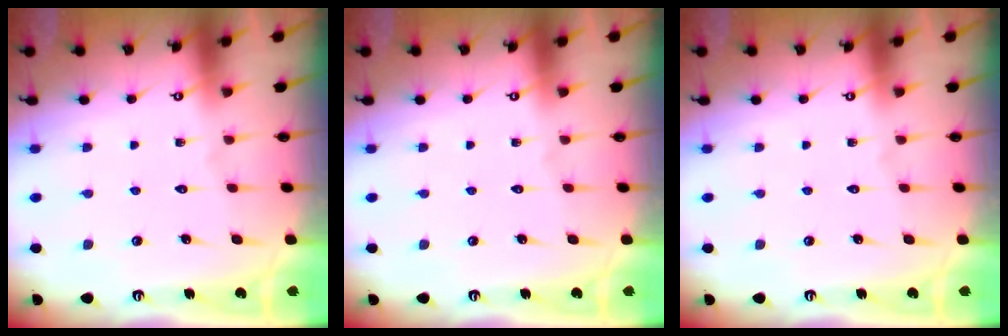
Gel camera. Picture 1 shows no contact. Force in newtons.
{"total": 0.0}
{"total": 0.0}